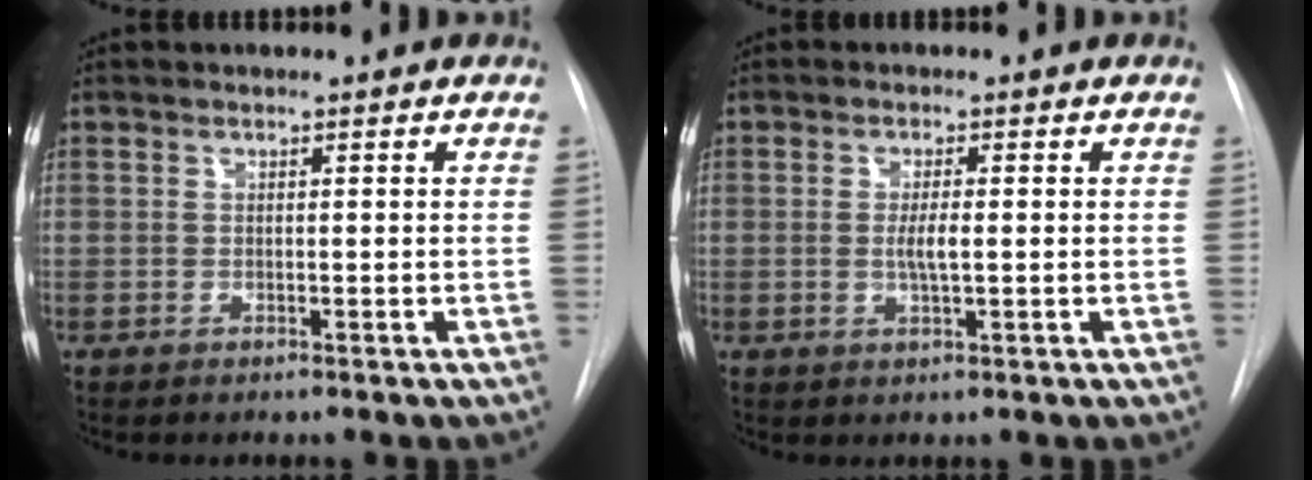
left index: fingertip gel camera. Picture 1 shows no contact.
{"total": 2.7, "force": [-0.2, 0.4, 2.6], "torque": [-0.051, -0.005, -0.004]}